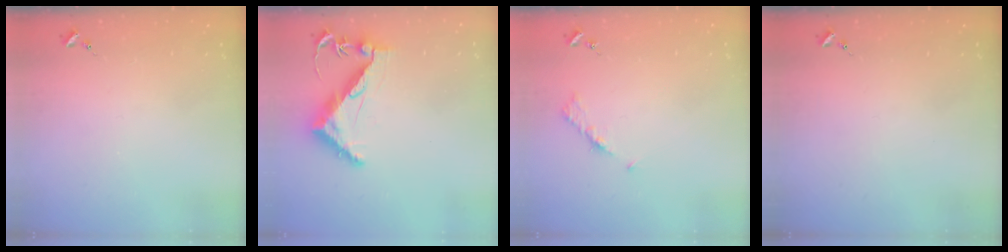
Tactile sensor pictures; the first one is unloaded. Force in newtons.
{"total": 9.7, "press": 9.6, "slide": 1.0}
{"total": 5.3, "press": 5.2, "slide": 0.7}
{"total": 0.0}